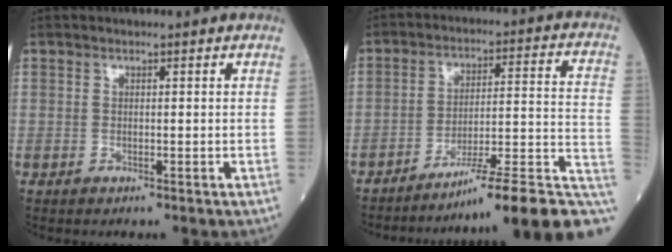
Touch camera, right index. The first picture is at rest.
{"total": 17.2, "force": [-12.8, -0.4, 11.5], "torque": [-0.103, 0.031, -0.190]}